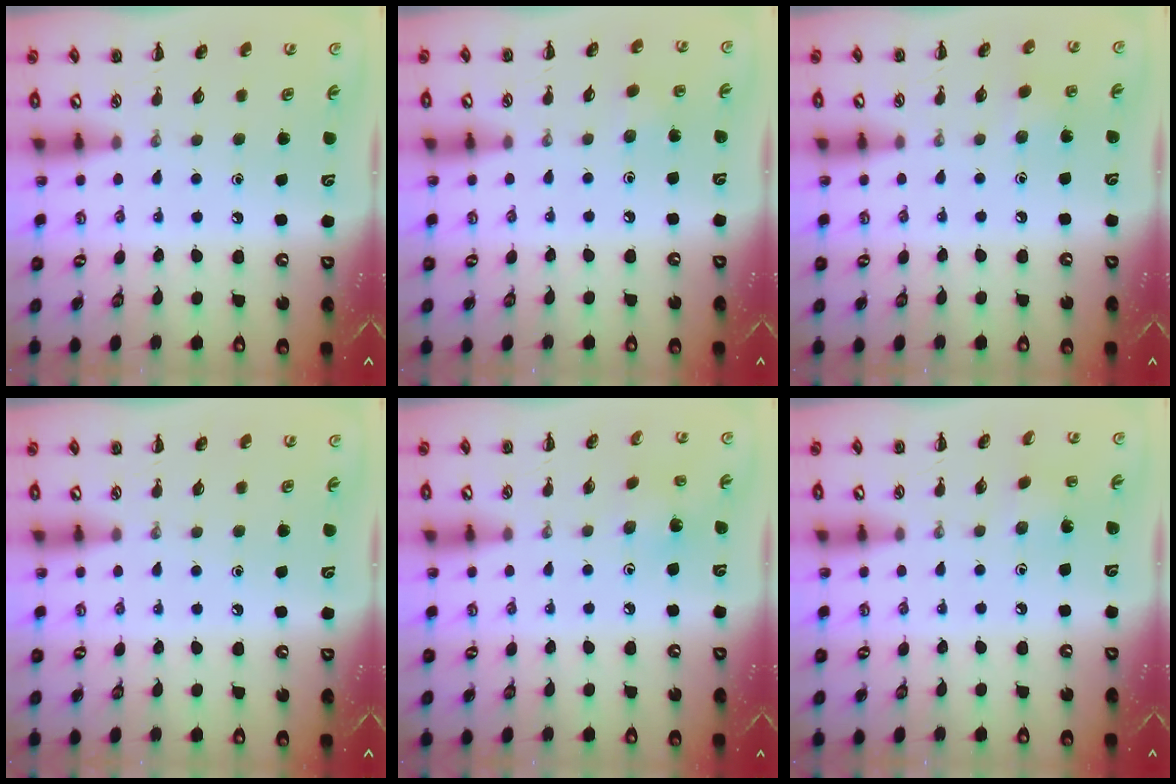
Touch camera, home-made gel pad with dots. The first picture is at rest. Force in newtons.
{"total": 2.5, "press": 2.4, "slide": 0.8}
{"total": 4.4, "press": 4.3, "slide": 1.1}
{"total": 0.0}
{"total": 2.0, "press": 1.9, "slide": 0.6}
{"total": 1.4, "press": 1.2, "slide": 0.6}